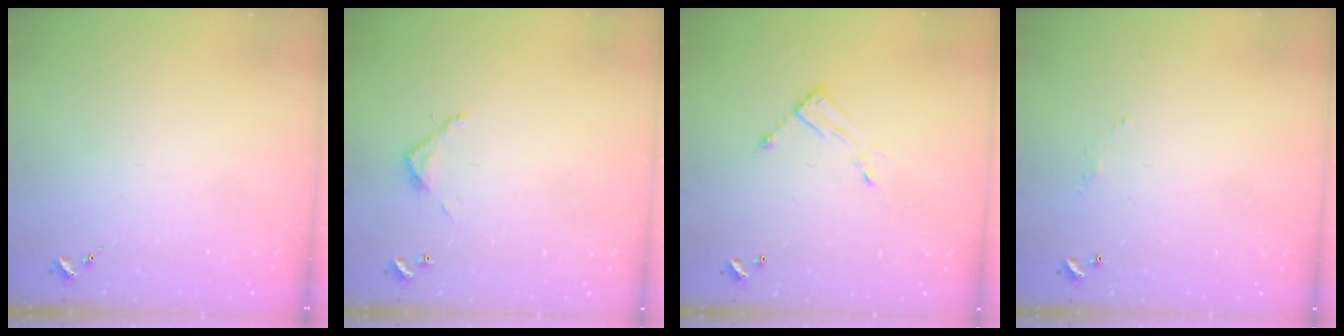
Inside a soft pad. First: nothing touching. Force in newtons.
{"total": 3.2, "press": 3.2, "slide": 0.2}
{"total": 7.3, "press": 7.3, "slide": 0.3}
{"total": 3.6, "press": 3.6, "slide": 0.1}